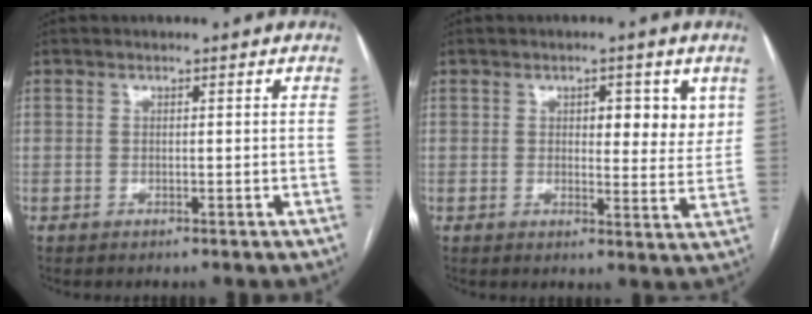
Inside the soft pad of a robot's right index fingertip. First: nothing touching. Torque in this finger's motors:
{"motor_torque": [0.03, 0.02, 0.03, 0.01]}